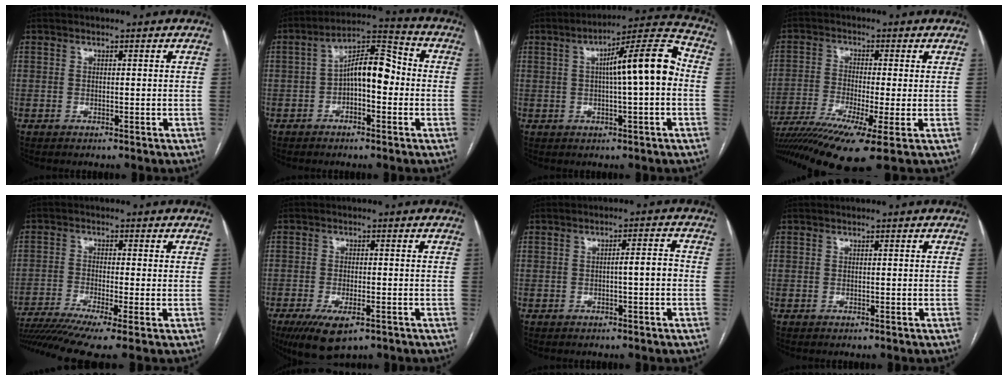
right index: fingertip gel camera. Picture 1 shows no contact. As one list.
[{"total": 9.4, "force": [-0.8, 3.8, 8.5], "torque": [-0.148, 0.038, -0.018]}, {"total": 12.1, "force": [0.8, 1.1, 12.0], "torque": [-0.181, 0.031, 0.007]}, {"total": 14.5, "force": [-9.0, 0.8, 11.3], "torque": [-0.199, -0.029, -0.152]}, {"total": 12.4, "force": [-8.9, 0.6, 8.6], "torque": [-0.165, -0.021, -0.151]}, {"total": 7.7, "force": [-4.5, 2.8, 5.6], "torque": [-0.098, -0.016, -0.071]}, {"total": 3.0, "force": [-0.5, 0.3, 2.9], "torque": [-0.043, 0.007, -0.009]}, {"total": 0.0}]